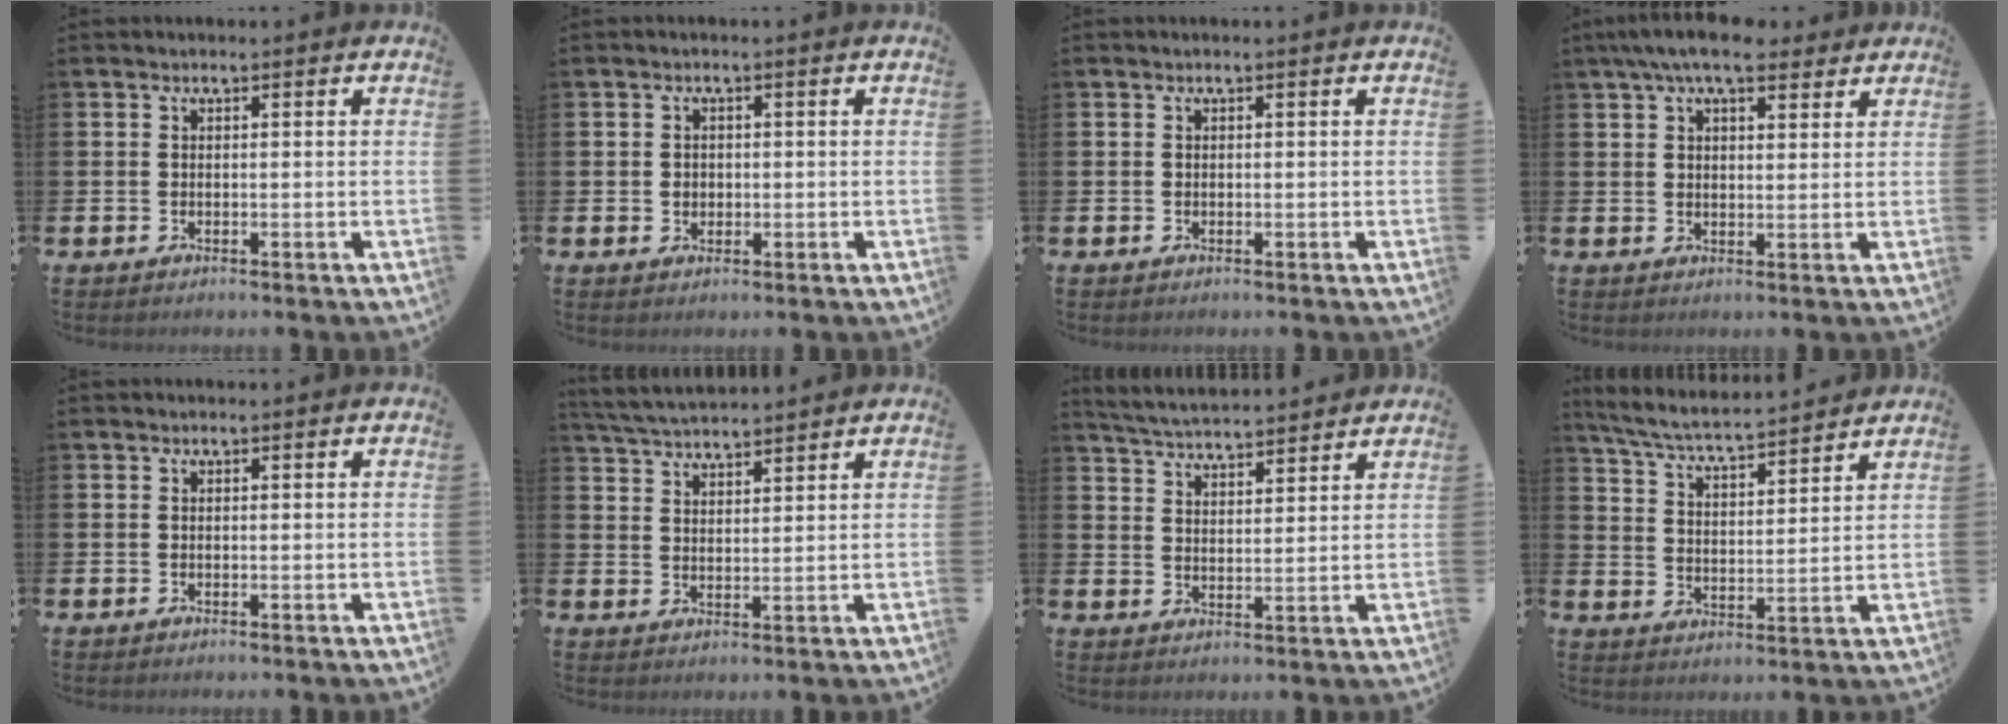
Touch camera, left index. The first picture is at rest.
{"total": 1.4, "force": [0.2, 1.3, 0.5], "torque": [0.001, 0.005, 0.000]}
{"total": 0.0}
{"total": 6.7, "force": [5.6, 2.0, 3.1], "torque": [-0.066, -0.012, 0.101]}
{"total": 0.0}
{"total": 4.4, "force": [4.3, 0.3, 0.5], "torque": [-0.027, -0.019, 0.079]}
{"total": 4.8, "force": [4.8, 0.2, 0.2], "torque": [-0.024, -0.031, 0.085]}
{"total": 5.6, "force": [5.4, 0.2, 1.5], "torque": [-0.055, -0.039, 0.090]}